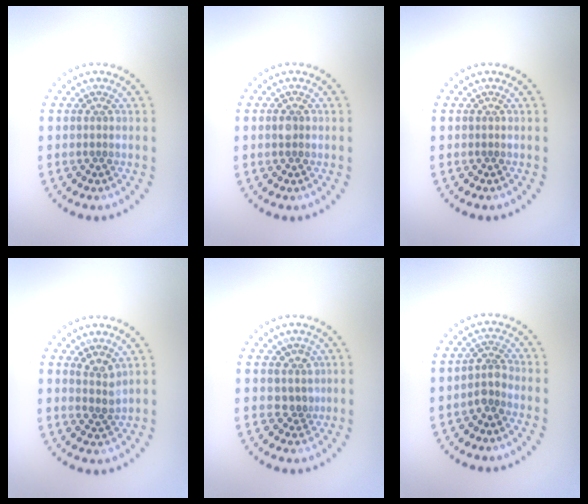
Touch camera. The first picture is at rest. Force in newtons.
{"total": 0.8, "press": 0.8, "slide": 0.1}
{"total": 0.0}
{"total": 1.9, "press": 1.4, "slide": 1.3}
{"total": 1.9, "press": 1.5, "slide": 1.2}
{"total": 1.9, "press": 1.5, "slide": 1.1}